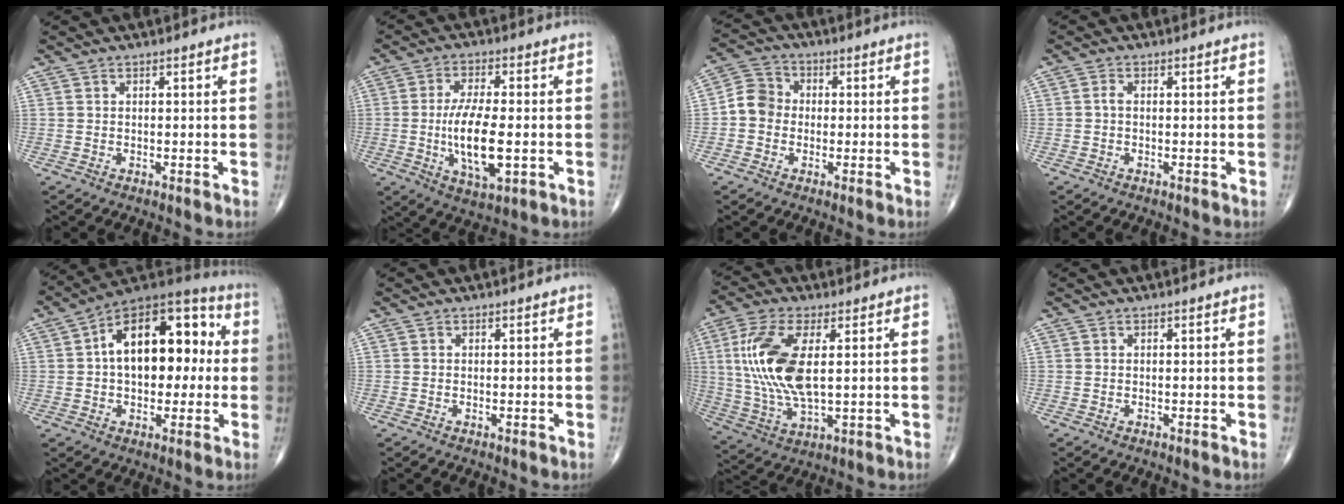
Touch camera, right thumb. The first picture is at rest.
{"total": 11.7, "force": [-1.7, 4.4, 10.8], "torque": [-0.201, -0.006, -0.026]}
{"total": 6.0, "force": [-0.9, 5.4, 2.5], "torque": [-0.028, 0.022, -0.032]}
{"total": 1.0, "force": [-0.2, 0.6, 0.8], "torque": [-0.012, 0.001, -0.007]}
{"total": 20.1, "force": [2.3, 11.5, 16.4], "torque": [-0.217, 0.043, 0.026]}
{"total": 0.0}
{"total": 15.2, "force": [2.3, 6.3, 13.6], "torque": [-0.302, -0.009, 0.051]}
{"total": 0.0}